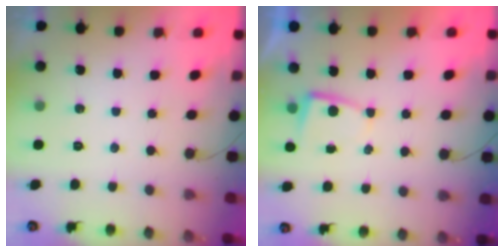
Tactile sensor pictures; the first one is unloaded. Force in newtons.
{"total": 2.0, "press": 2.0, "slide": 0.3}